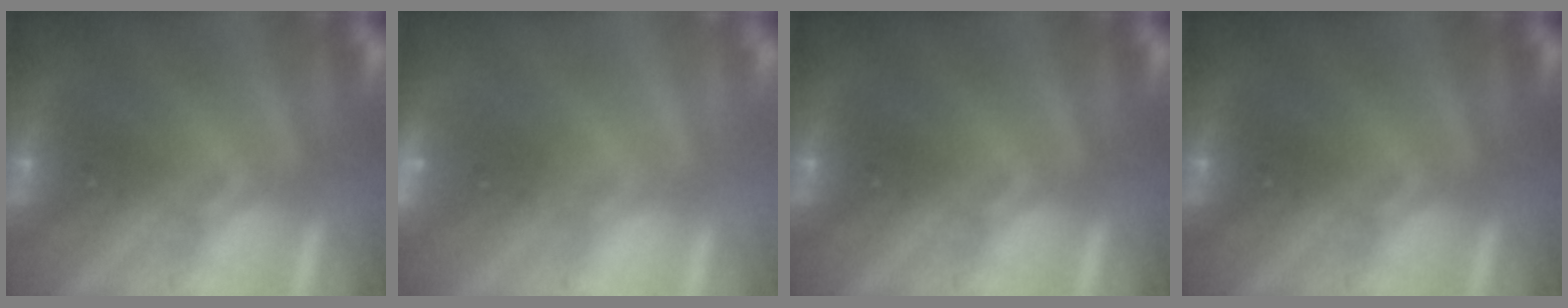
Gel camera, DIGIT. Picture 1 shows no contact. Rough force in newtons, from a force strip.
{"total": 1.7}
{"total": 0.0}
{"total": 0.0}